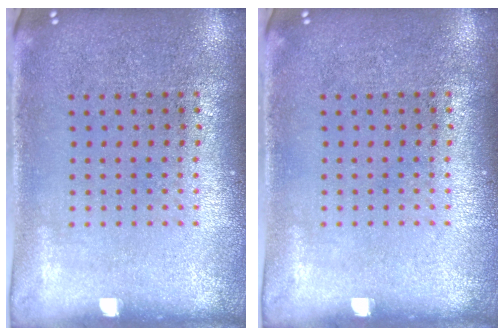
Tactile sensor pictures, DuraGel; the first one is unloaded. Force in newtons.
{"total": 0.0}